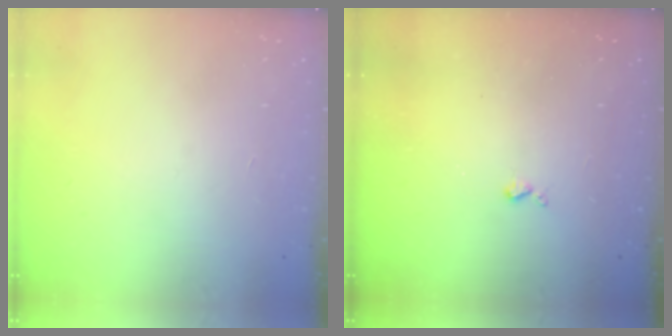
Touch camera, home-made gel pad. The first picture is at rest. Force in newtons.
{"total": 3.3, "press": 3.3, "slide": 0.5}